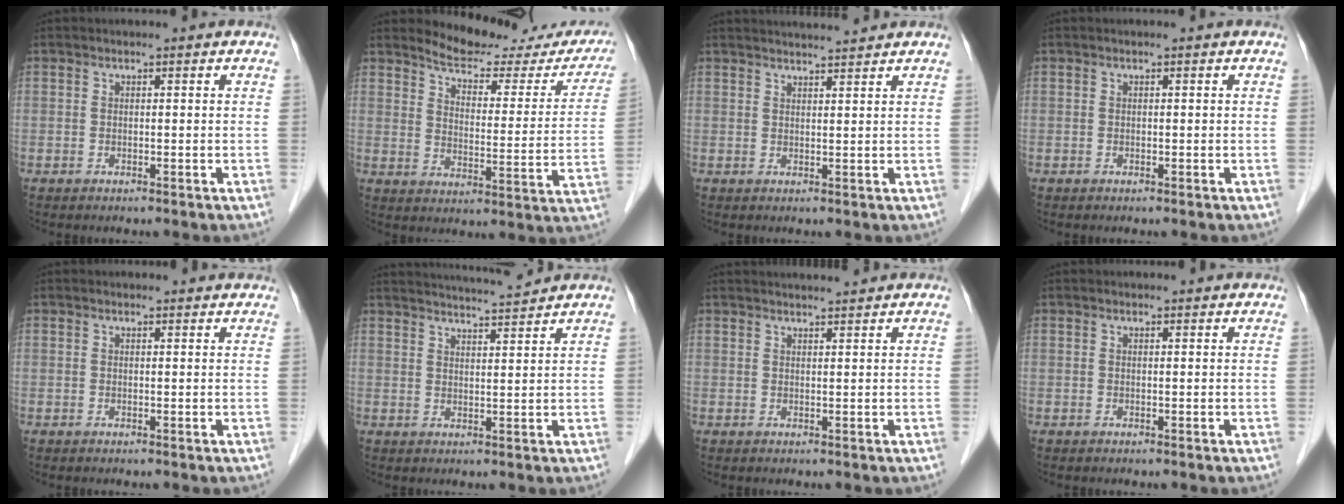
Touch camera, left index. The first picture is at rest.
{"total": 18.2, "force": [16.8, 4.6, 5.1], "torque": [-0.048, -0.048, 0.195]}
{"total": 5.8, "force": [5.6, -0.4, 1.5], "torque": [-0.024, 0.022, 0.077]}
{"total": 0.0}
{"total": 2.5, "force": [2.5, 0.5, 0.2], "torque": [-0.011, 0.008, 0.021]}
{"total": 7.7, "force": [7.5, -0.7, 2.0], "torque": [-0.041, 0.011, 0.112]}
{"total": 4.3, "force": [4.1, -0.2, 1.2], "torque": [-0.017, 0.021, 0.056]}
{"total": 1.2, "force": [1.1, 0.2, 0.1], "torque": [-0.011, 0.007, 0.013]}